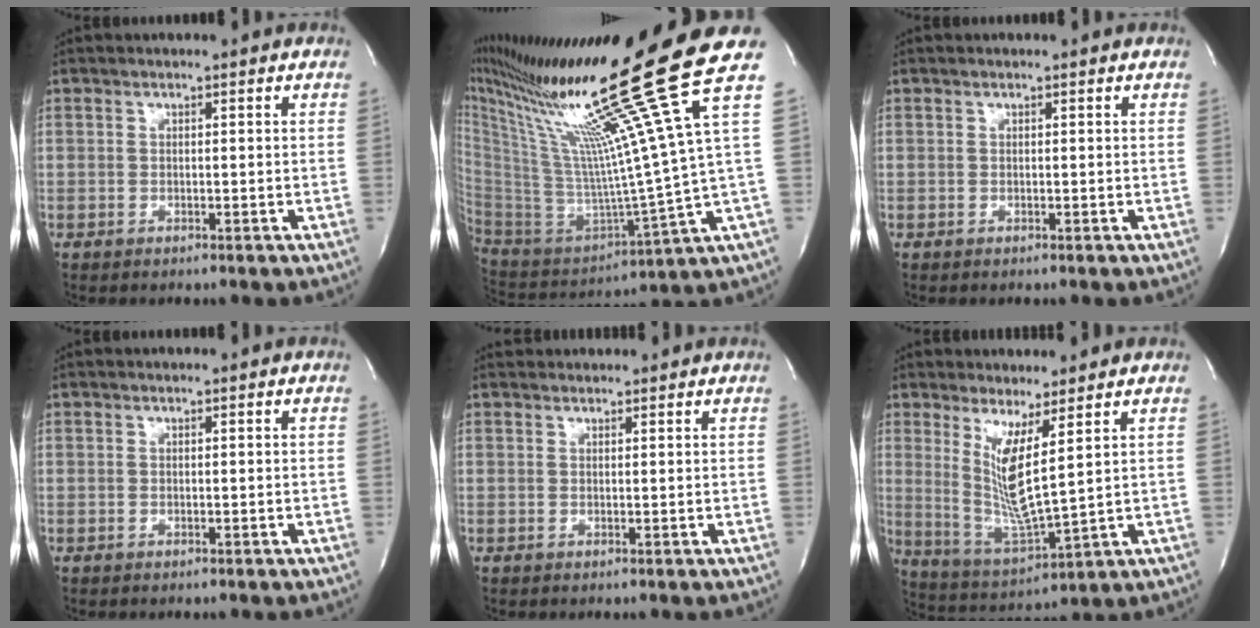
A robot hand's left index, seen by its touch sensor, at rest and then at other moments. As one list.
[{"total": 26.9, "force": [18.5, -3.9, 19.2], "torque": [-0.341, -0.050, 0.309]}, {"total": 0.0}, {"total": 0.0}, {"total": 3.0, "force": [2.9, 0.7, 0.1], "torque": [-0.004, 0.028, 0.040]}, {"total": 8.6, "force": [2.7, 0.1, 8.1], "torque": [-0.167, -0.035, 0.060]}]